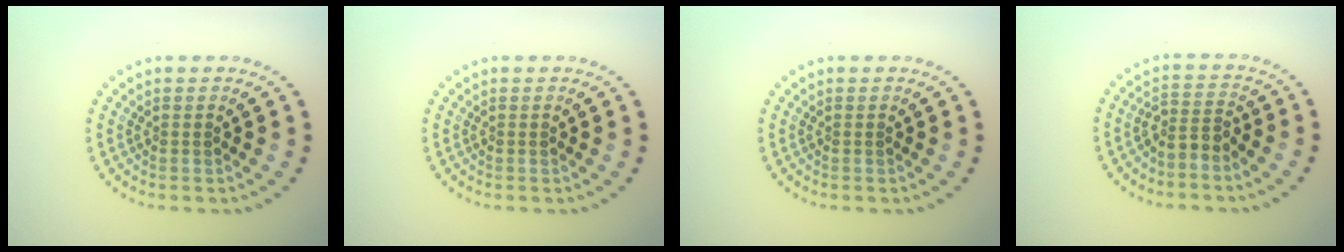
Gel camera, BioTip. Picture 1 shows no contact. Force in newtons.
{"total": 0.0}
{"total": 0.0}
{"total": 2.2, "press": 1.6, "slide": 1.4}